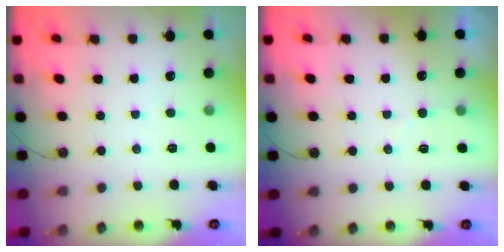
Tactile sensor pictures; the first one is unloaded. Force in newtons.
{"total": 2.6, "press": 2.6, "slide": 0.3}